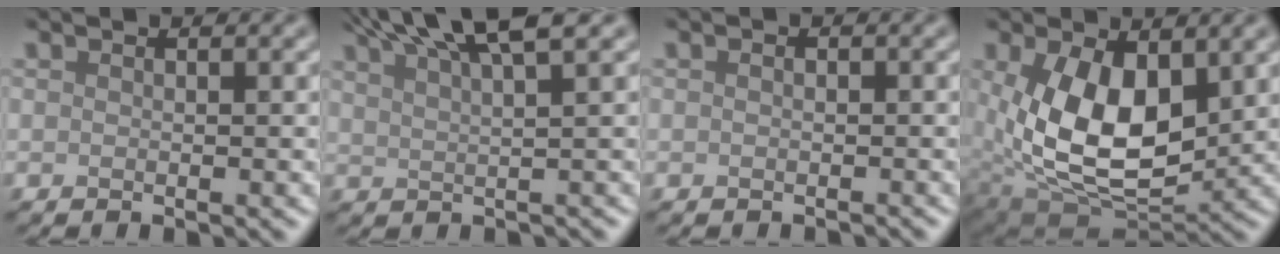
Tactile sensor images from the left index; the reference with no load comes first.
{"total": 6.9, "force": [4.8, 1.4, 4.7], "torque": [-0.061, 0.023, 0.071]}
{"total": 0.6, "force": [-0.3, 0.4, 0.2], "torque": [-0.002, -0.006, -0.006]}
{"total": 10.2, "force": [1.4, 6.0, 8.1], "torque": [-0.161, -0.020, 0.034]}